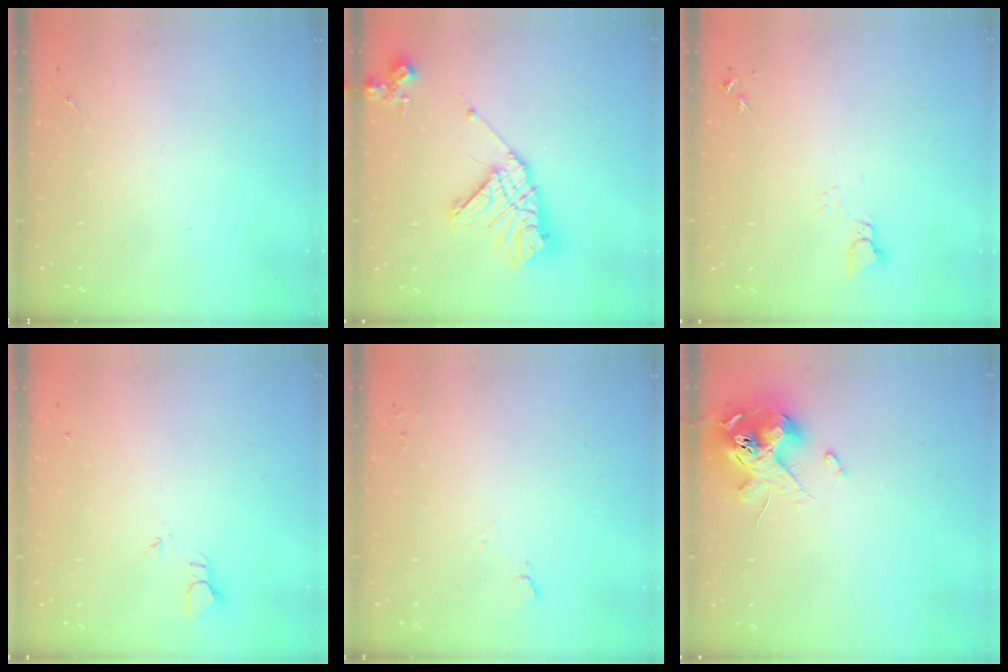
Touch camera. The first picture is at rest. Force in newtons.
{"total": 17.8, "press": 17.7, "slide": 2.1}
{"total": 2.5, "press": 2.5, "slide": 0.1}
{"total": 1.9, "press": 1.9, "slide": 0.1}
{"total": 5.1, "press": 5.1, "slide": 0.6}
{"total": 14.1, "press": 14.0, "slide": 1.7}